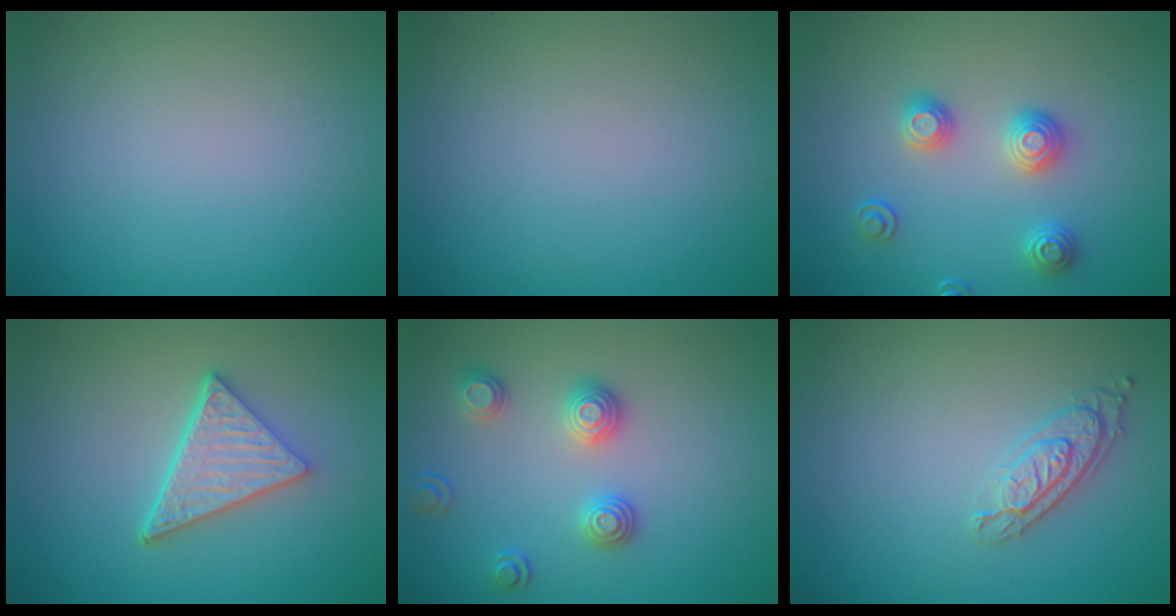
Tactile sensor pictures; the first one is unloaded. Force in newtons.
{"total": 0.0}
{"total": 2.9, "press": 2.7, "slide": 1.1}
{"total": 5.2, "press": 3.7, "slide": 3.6}
{"total": 2.7, "press": 2.6, "slide": 0.9}
{"total": 3.0, "press": 2.3, "slide": 1.9}